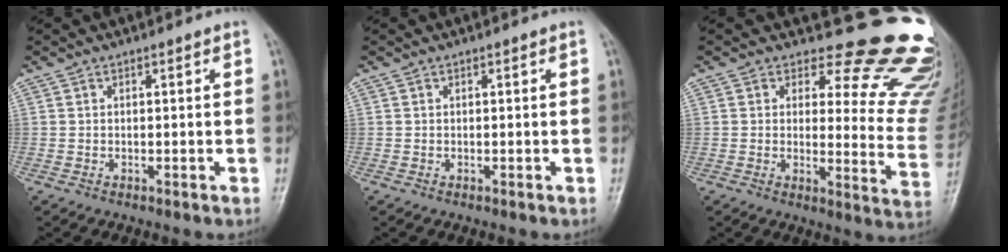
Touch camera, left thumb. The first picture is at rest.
{"total": 0.0}
{"total": 18.4, "force": [16.3, 6.5, 5.8], "torque": [-0.013, -0.158, 0.167]}